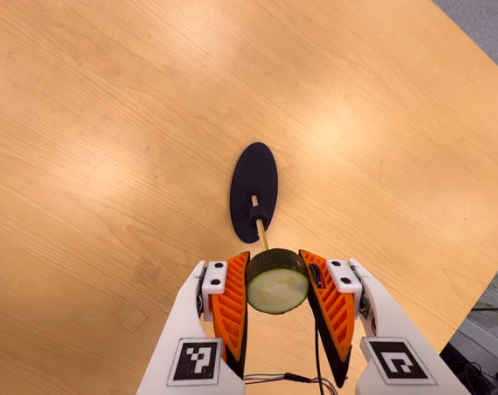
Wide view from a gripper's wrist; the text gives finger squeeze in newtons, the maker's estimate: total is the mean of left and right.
{"total": 11.3, "left": 11.4, "right": 11.3}